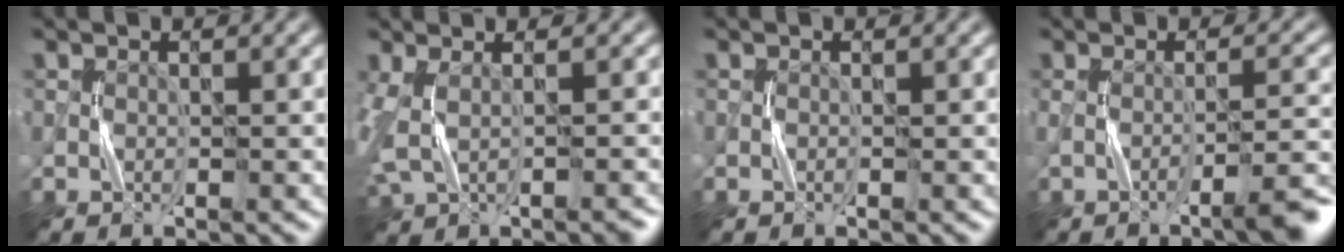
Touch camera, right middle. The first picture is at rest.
{"total": 4.3, "force": [-0.5, 2.0, 3.7], "torque": [-0.080, -0.010, -0.010]}
{"total": 0.0}
{"total": 4.0, "force": [-1.7, 0.8, 3.6], "torque": [-0.042, 0.002, -0.034]}